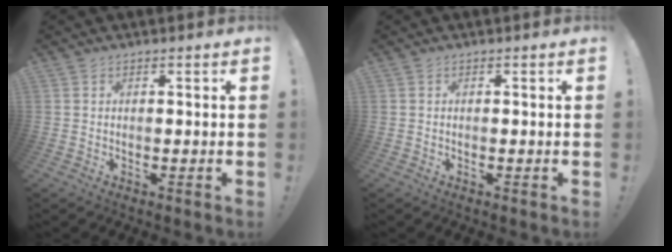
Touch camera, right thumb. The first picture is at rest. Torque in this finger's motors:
{"motor_torque": [0.20, 0.04, -0.07, -0.28, 0.04]}